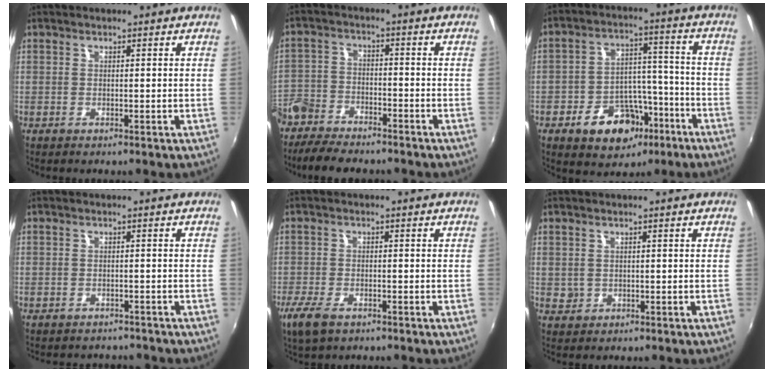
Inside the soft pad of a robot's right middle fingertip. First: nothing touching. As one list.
[{"total": 10.9, "force": [-8.7, 4.9, 4.5], "torque": [-0.124, -0.010, -0.159]}, {"total": 13.4, "force": [-7.4, 9.0, 6.6], "torque": [-0.133, 0.031, -0.094]}, {"total": 4.9, "force": [-4.4, 1.8, 1.0], "torque": [-0.028, -0.013, -0.060]}, {"total": 5.8, "force": [-3.8, 2.5, 3.6], "torque": [-0.095, -0.019, -0.074]}, {"total": 1.5, "force": [0.1, 1.4, 0.3], "torque": [-0.003, 0.001, 0.003]}]